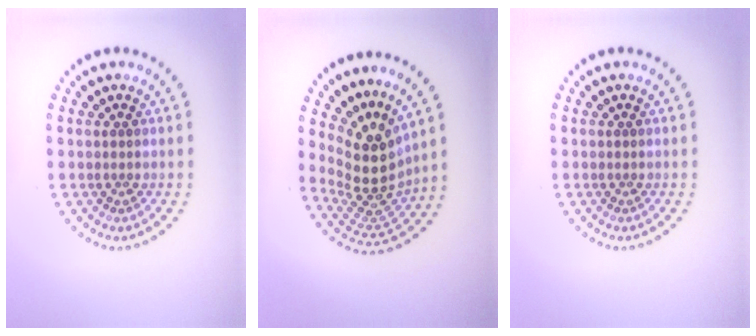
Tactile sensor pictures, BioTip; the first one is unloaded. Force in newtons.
{"total": 4.9, "press": 3.7, "slide": 3.3}
{"total": 0.0}